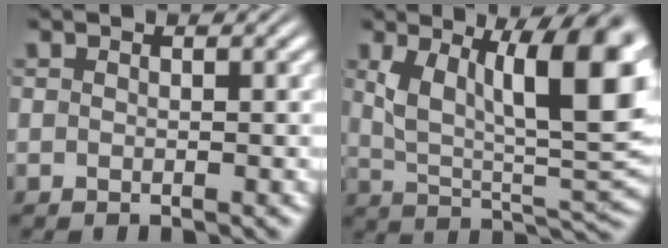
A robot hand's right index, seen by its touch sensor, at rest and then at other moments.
{"total": 13.3, "force": [3.0, 6.7, 11.0], "torque": [-0.156, -0.019, 0.055]}